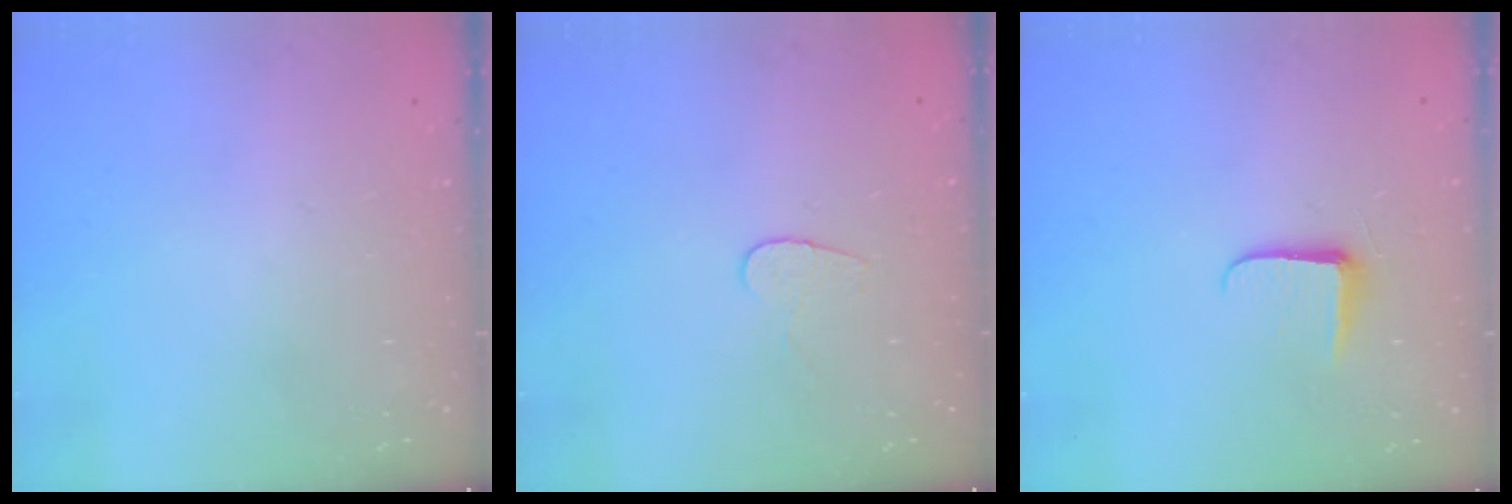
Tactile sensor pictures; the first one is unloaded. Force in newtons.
{"total": 4.7, "press": 4.6, "slide": 0.4}
{"total": 5.4, "press": 5.4, "slide": 0.7}